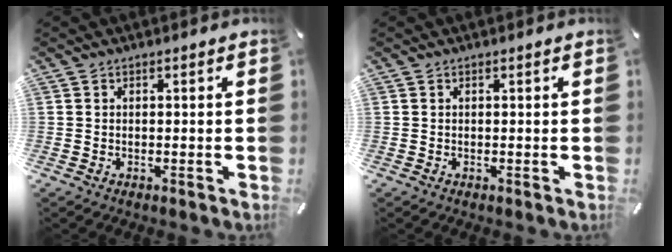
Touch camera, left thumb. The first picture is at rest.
{"total": 0.0}